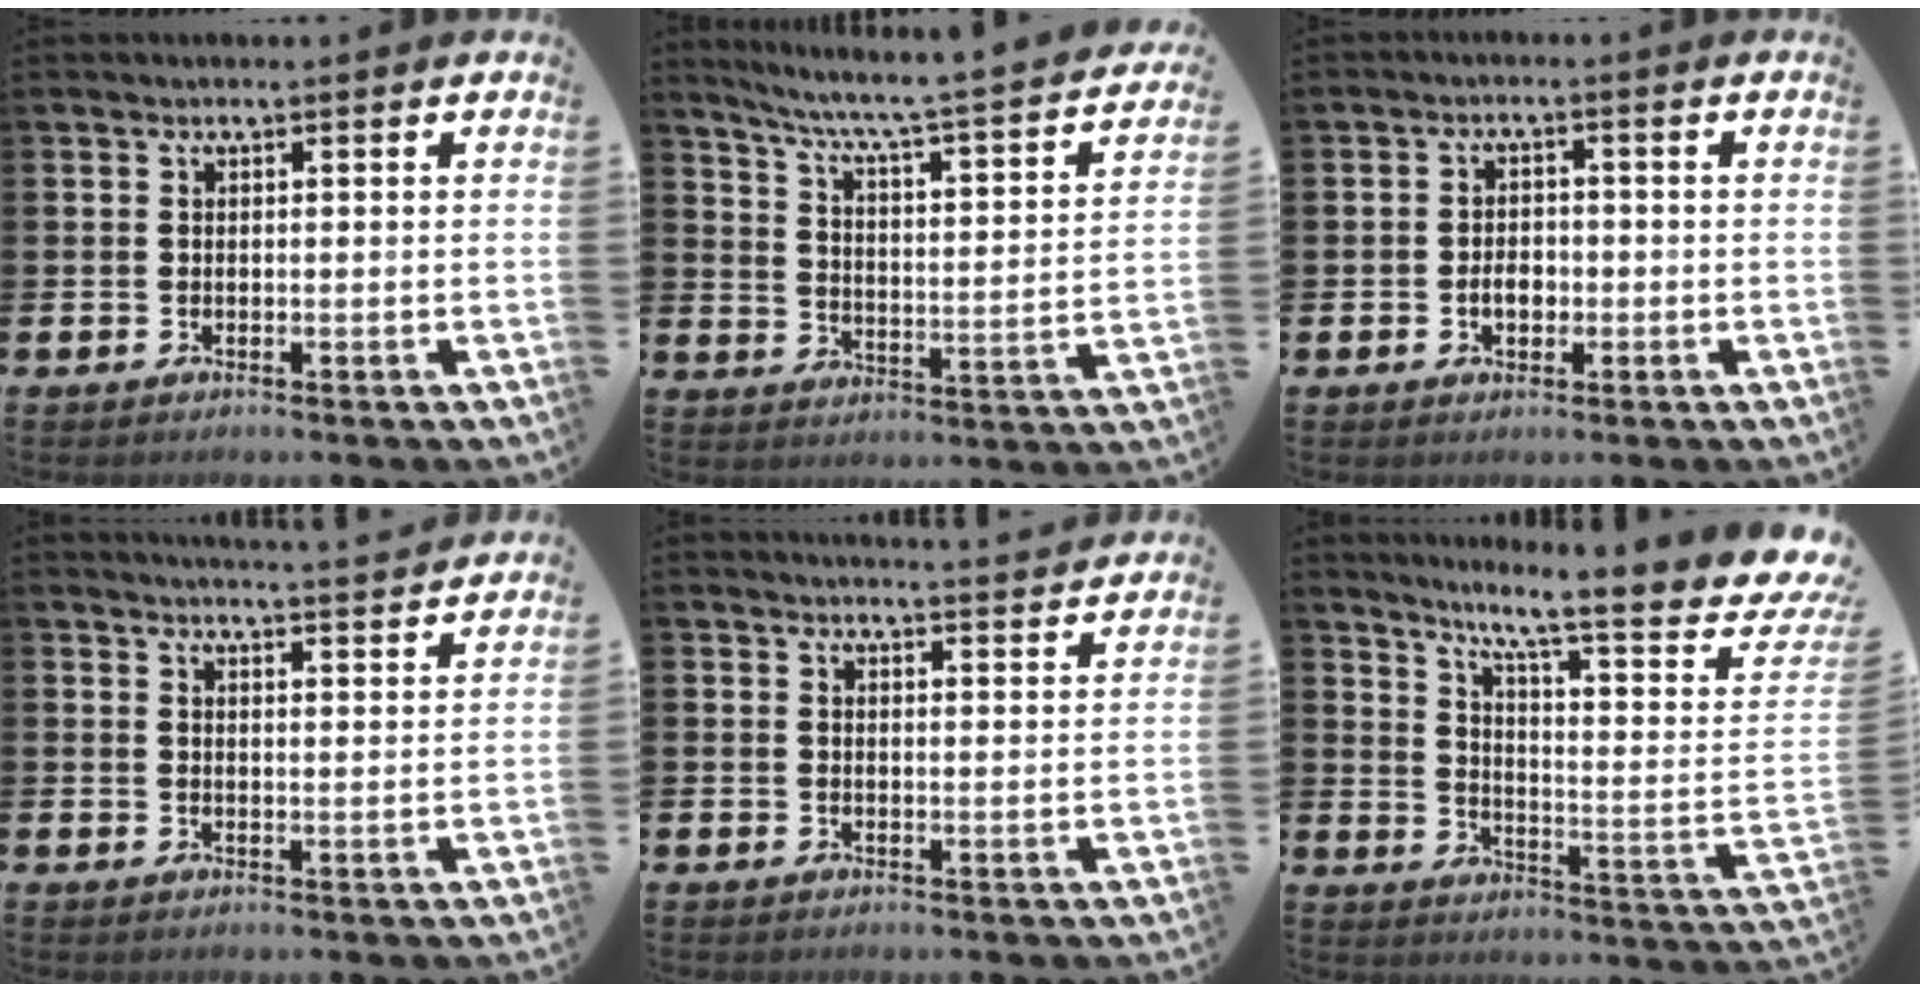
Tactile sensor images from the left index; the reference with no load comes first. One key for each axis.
{"total": 5.4, "fx": 4.7, "fy": 0.0, "fz": 2.8, "tx": -0.078, "ty": -0.047, "tz": 0.068}
{"total": 2.9, "fx": -0.7, "fy": 2.0, "fz": 1.9, "tx": -0.019, "ty": -0.003, "tz": -0.020}
{"total": 3.9, "fx": 3.9, "fy": -0.6, "fz": 0.2, "tx": -0.010, "ty": -0.028, "tz": 0.069}
{"total": 3.3, "fx": 3.3, "fy": -0.3, "fz": -0.1, "tx": 0.004, "ty": -0.026, "tz": 0.057}
{"total": 9.8, "fx": 7.8, "fy": 1.4, "fz": 5.8, "tx": -0.106, "ty": -0.072, "tz": 0.117}